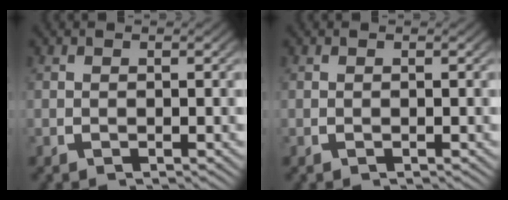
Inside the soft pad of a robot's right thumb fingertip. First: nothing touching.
{"total": 0.0}